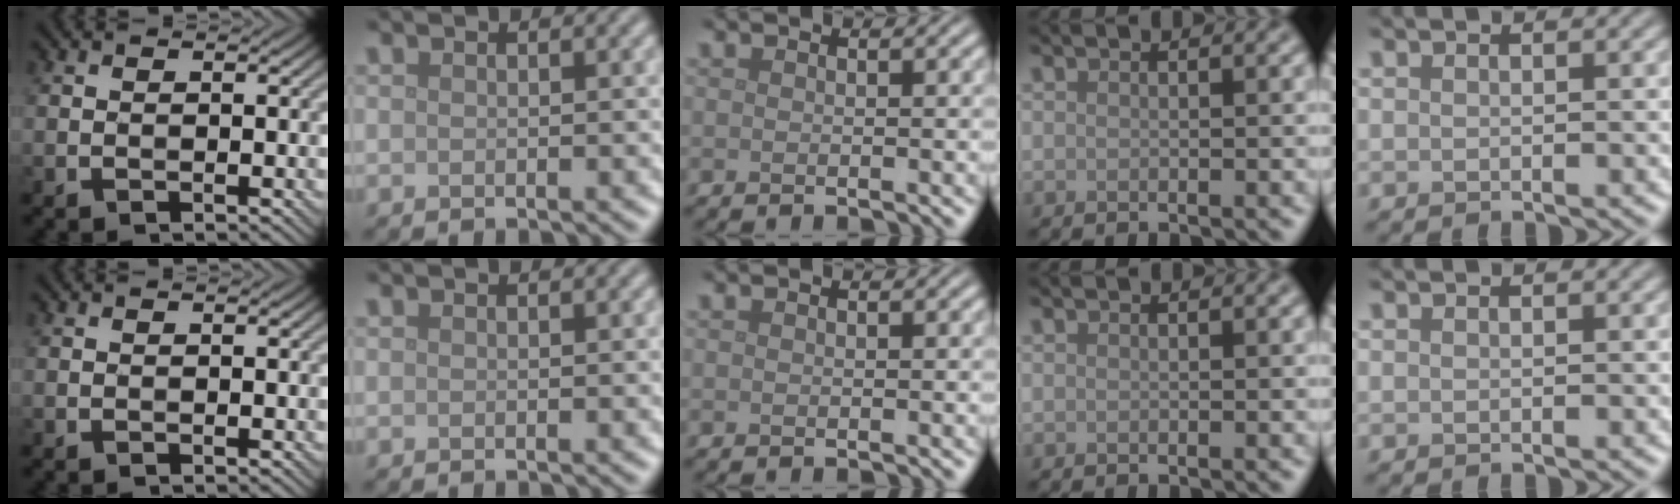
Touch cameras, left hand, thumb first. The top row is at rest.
{}